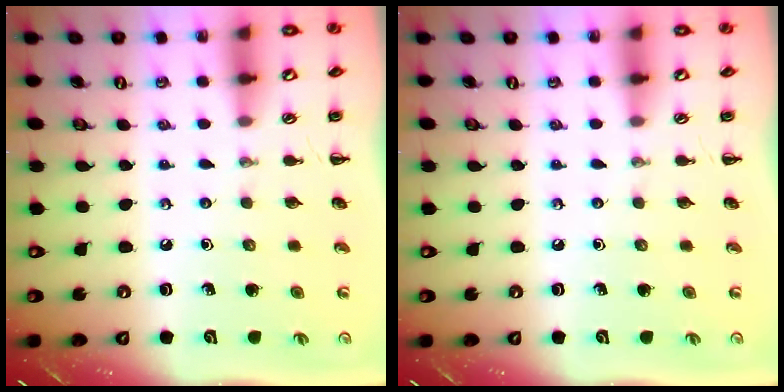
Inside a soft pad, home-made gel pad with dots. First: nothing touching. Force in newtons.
{"total": 0.0}